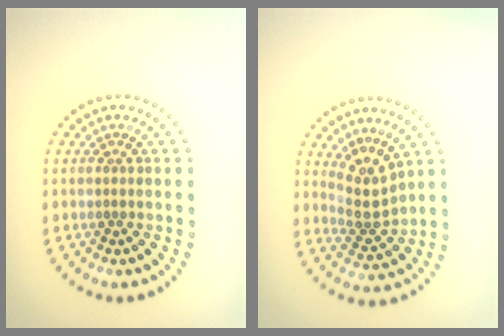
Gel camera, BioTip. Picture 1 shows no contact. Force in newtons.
{"total": 3.0, "press": 2.2, "slide": 2.1}